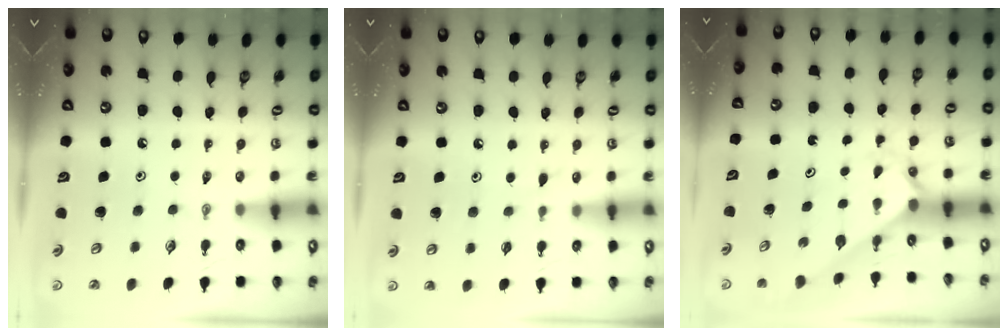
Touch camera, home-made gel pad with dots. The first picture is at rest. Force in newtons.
{"total": 5.4, "press": 5.4, "slide": 0.5}
{"total": 2.1, "press": 2.1, "slide": 0.2}